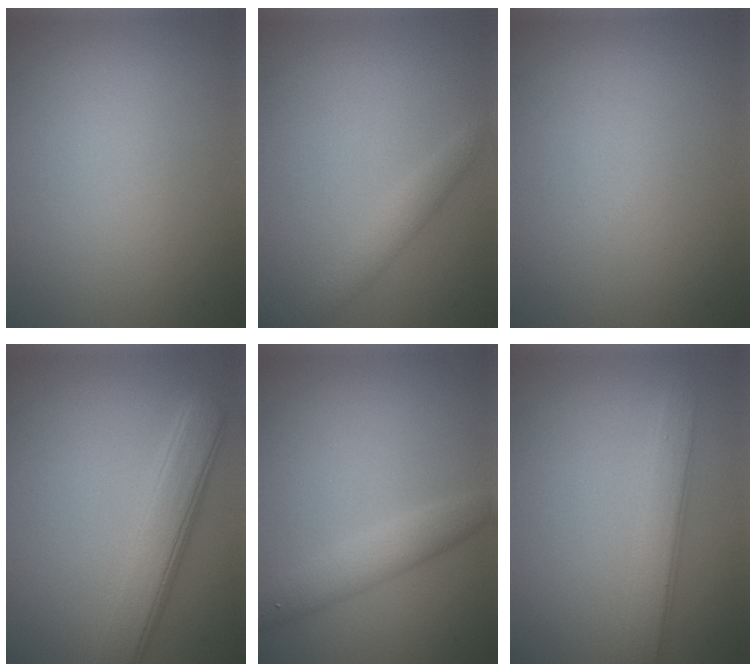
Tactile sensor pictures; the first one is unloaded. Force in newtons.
{"total": 1.9, "press": 1.9, "slide": 0.1}
{"total": 0.0}
{"total": 5.8, "press": 5.8, "slide": 0.3}
{"total": 3.2, "press": 3.2, "slide": 0.1}
{"total": 3.3, "press": 3.3, "slide": 0.1}